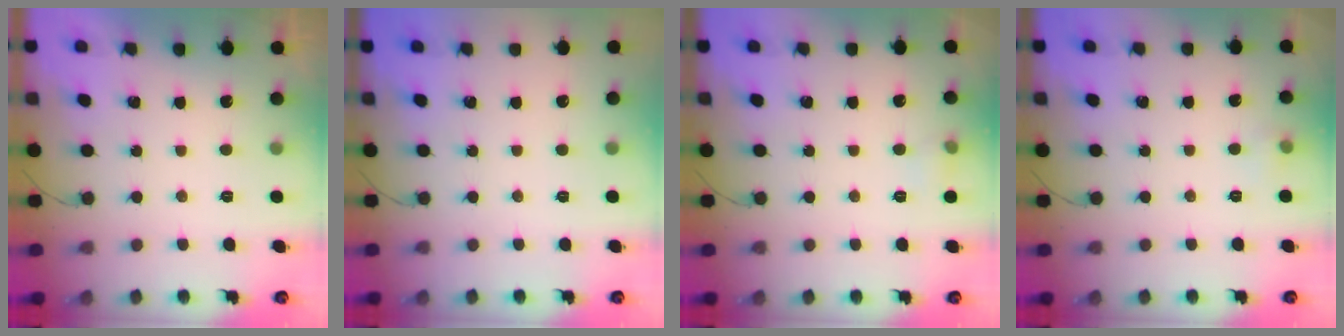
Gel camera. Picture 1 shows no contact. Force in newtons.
{"total": 0.0}
{"total": 4.6, "press": 4.4, "slide": 1.4}
{"total": 3.6, "press": 3.5, "slide": 0.9}